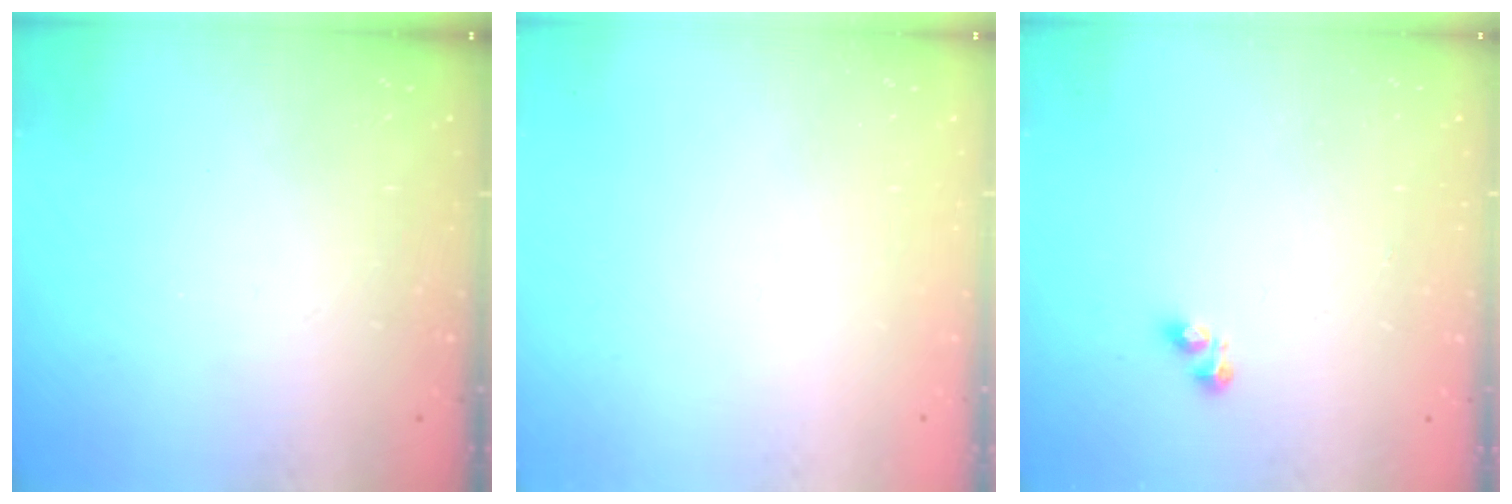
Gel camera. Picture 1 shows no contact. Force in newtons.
{"total": 0.0}
{"total": 2.8, "press": 2.8, "slide": 0.3}